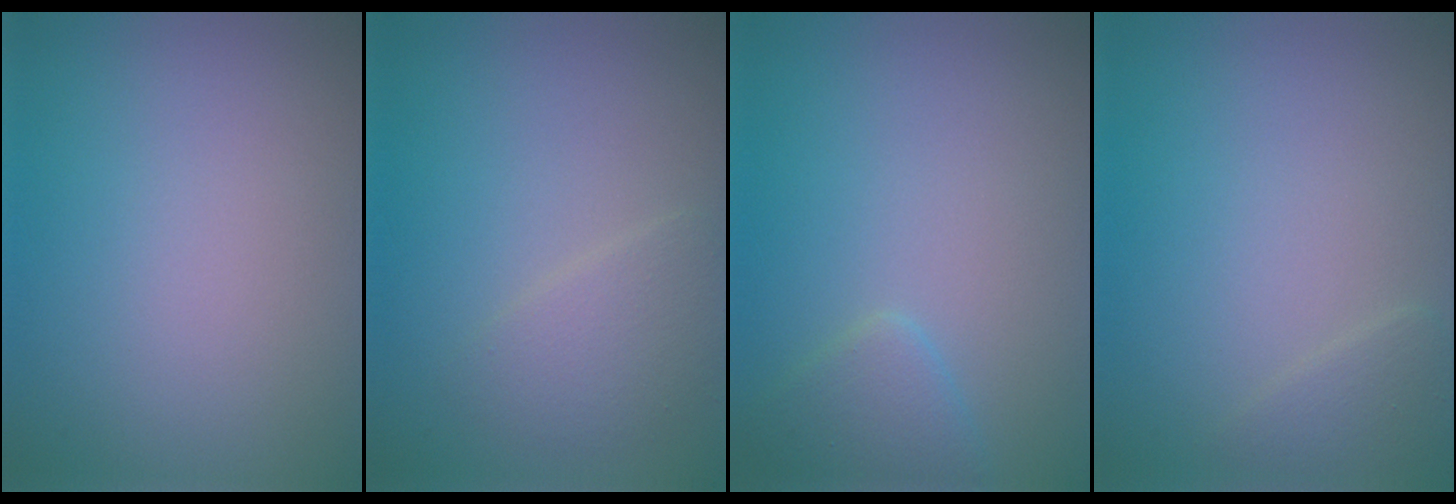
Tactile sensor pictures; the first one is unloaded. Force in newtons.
{"total": 2.2, "press": 2.2, "slide": 0.1}
{"total": 2.1, "press": 2.1, "slide": 0.1}
{"total": 1.3, "press": 1.3, "slide": 0.1}